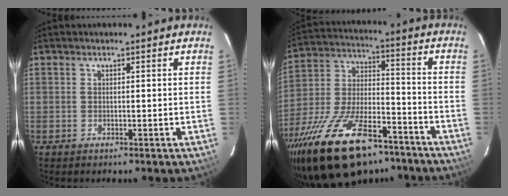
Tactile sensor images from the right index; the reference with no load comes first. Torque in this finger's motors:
{"motor_torque": [1.55, -0.59, 1.05, 0.21]}